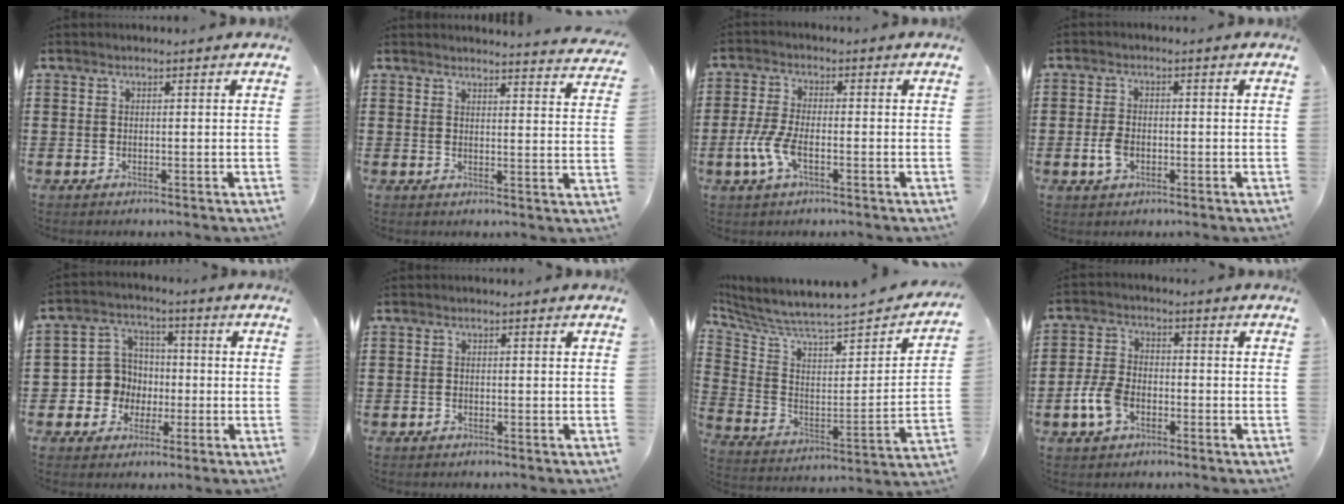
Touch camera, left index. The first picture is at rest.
{"total": 3.1, "force": [3.1, -0.4, 0.5], "torque": [-0.014, -0.020, 0.053]}
{"total": 5.9, "force": [-2.2, 2.3, 5.0], "torque": [-0.115, -0.006, -0.044]}
{"total": 3.3, "force": [-0.8, 2.1, 2.5], "torque": [-0.059, -0.002, -0.017]}
{"total": 7.1, "force": [-0.8, 7.0, 1.1], "torque": [-0.061, 0.007, -0.014]}
{"total": 0.6, "force": [-0.5, 0.3, 0.1], "torque": [-0.004, 0.000, -0.011]}
{"total": 5.2, "force": [4.7, 0.2, 2.2], "torque": [-0.073, -0.056, 0.070]}
{"total": 6.1, "force": [-2.4, 3.6, 4.2], "torque": [-0.106, 0.001, -0.051]}